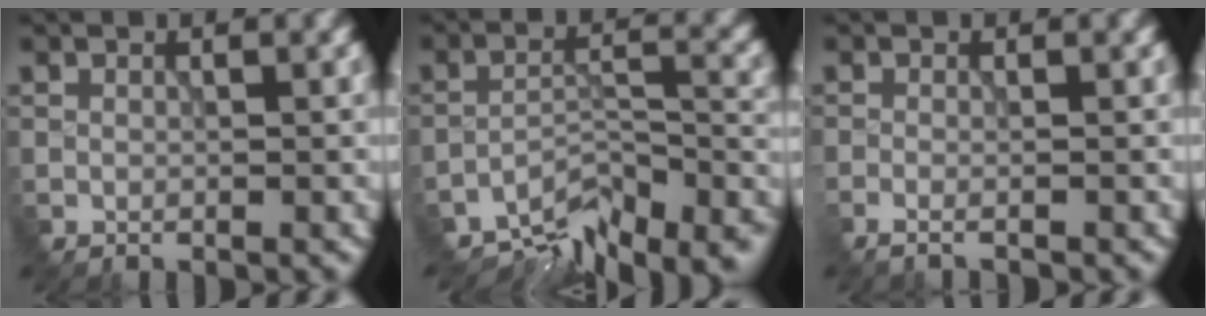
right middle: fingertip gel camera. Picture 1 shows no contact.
{"total": 9.2, "force": [-8.0, 3.0, 3.5], "torque": [-0.059, 0.000, -0.125]}
{"total": 1.5, "force": [-0.8, 0.7, 1.1], "torque": [0.003, 0.010, -0.022]}